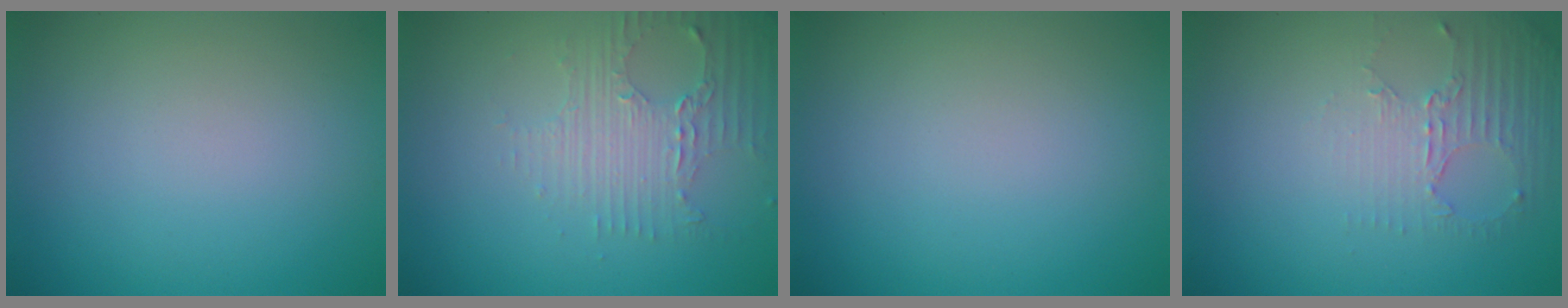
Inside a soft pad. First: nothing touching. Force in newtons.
{"total": 3.8, "press": 2.7, "slide": 2.7}
{"total": 0.0}
{"total": 2.5, "press": 1.7, "slide": 1.8}